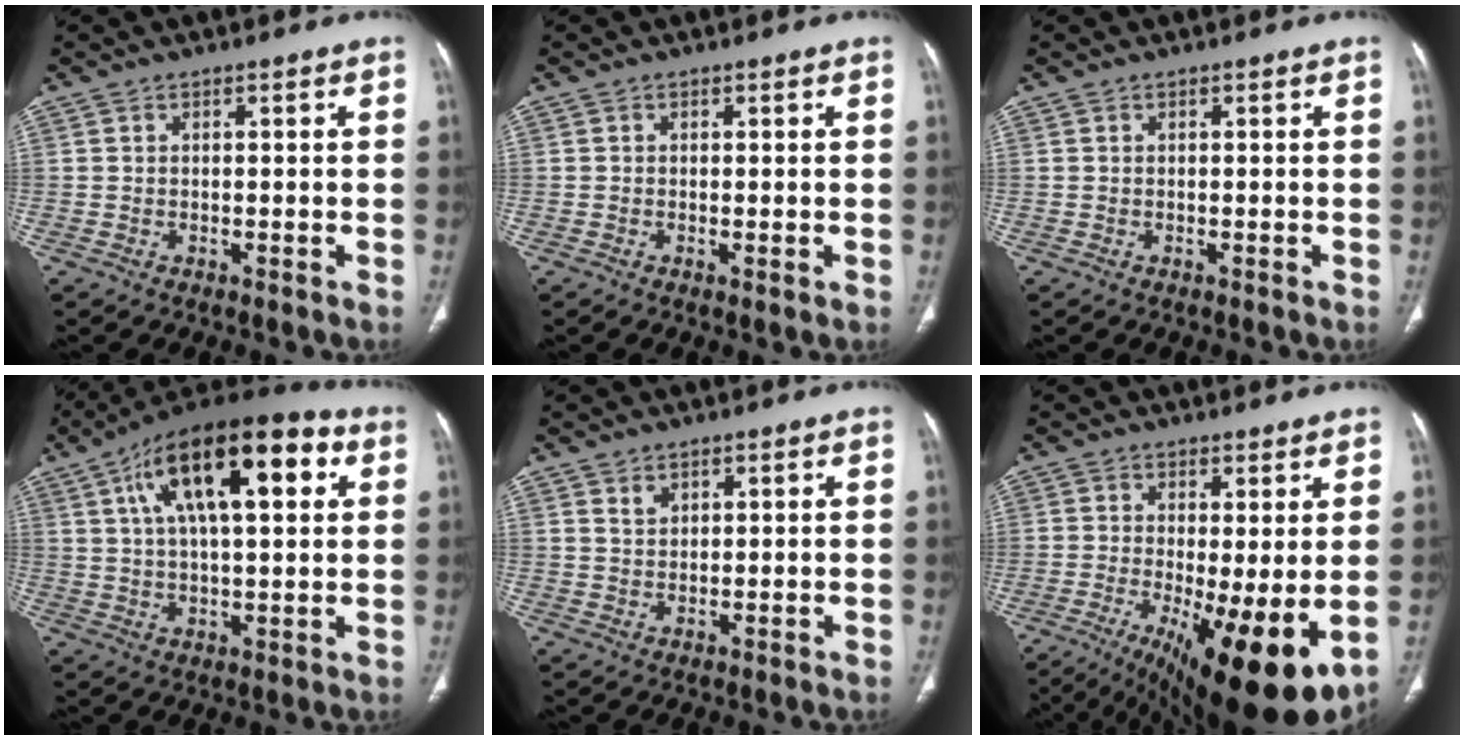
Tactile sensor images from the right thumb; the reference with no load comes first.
{"total": 0.6, "force": [-0.1, 0.1, 0.5], "torque": [-0.015, -0.003, -0.002]}
{"total": 0.0}
{"total": 22.2, "force": [7.8, 9.1, 18.7], "torque": [-0.291, 0.014, 0.121]}
{"total": 2.1, "force": [1.4, 1.4, 0.9], "torque": [-0.008, -0.010, 0.028]}
{"total": 16.3, "force": [-4.0, 5.0, 15.0], "torque": [-0.205, -0.026, -0.042]}